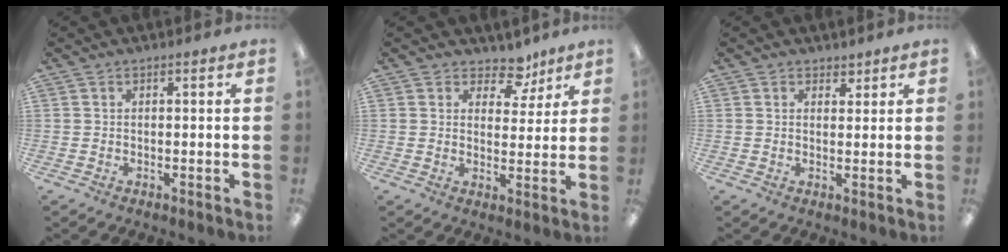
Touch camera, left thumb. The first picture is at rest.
{"total": 6.5, "force": [4.5, 4.1, 2.3], "torque": [-0.031, -0.023, 0.079]}
{"total": 2.0, "force": [1.4, 1.4, 0.1], "torque": [0.004, -0.003, 0.026]}